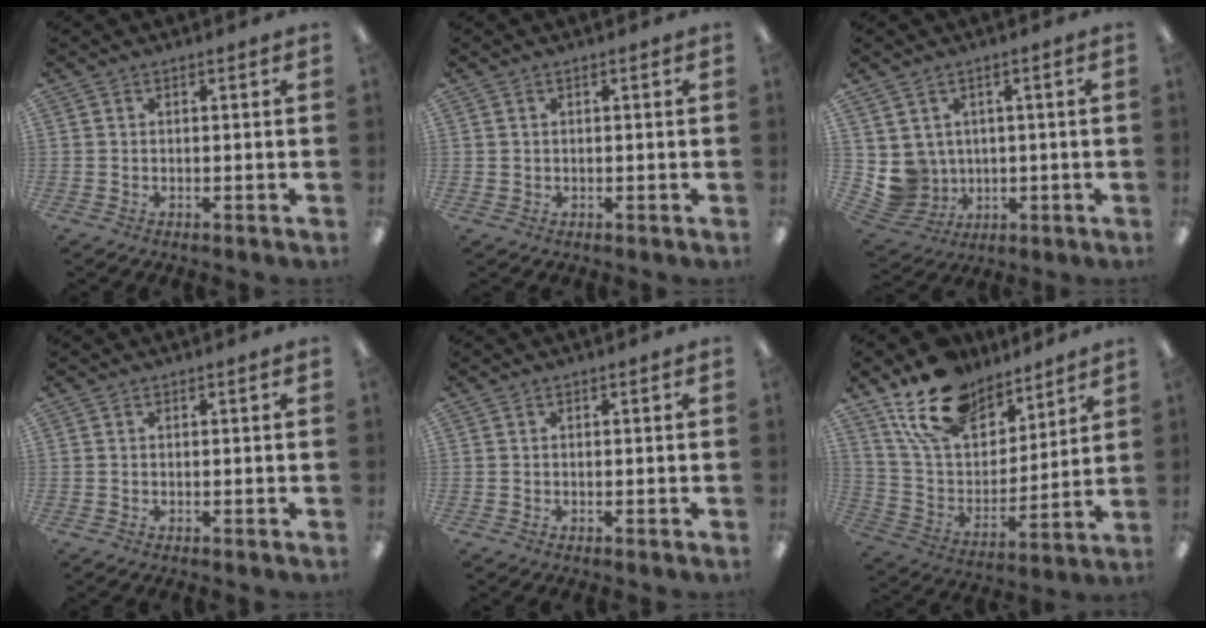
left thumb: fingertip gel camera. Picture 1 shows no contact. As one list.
[{"total": 0.8, "force": [0.3, 0.8, 0.0], "torque": [0.000, 0.005, 0.004]}, {"total": 6.1, "force": [1.6, 5.9, 0.6], "torque": [-0.049, -0.014, 0.040]}, {"total": 0.0}, {"total": 0.0}, {"total": 18.5, "force": [13.7, 9.7, 7.7], "torque": [-0.163, -0.072, 0.254]}]